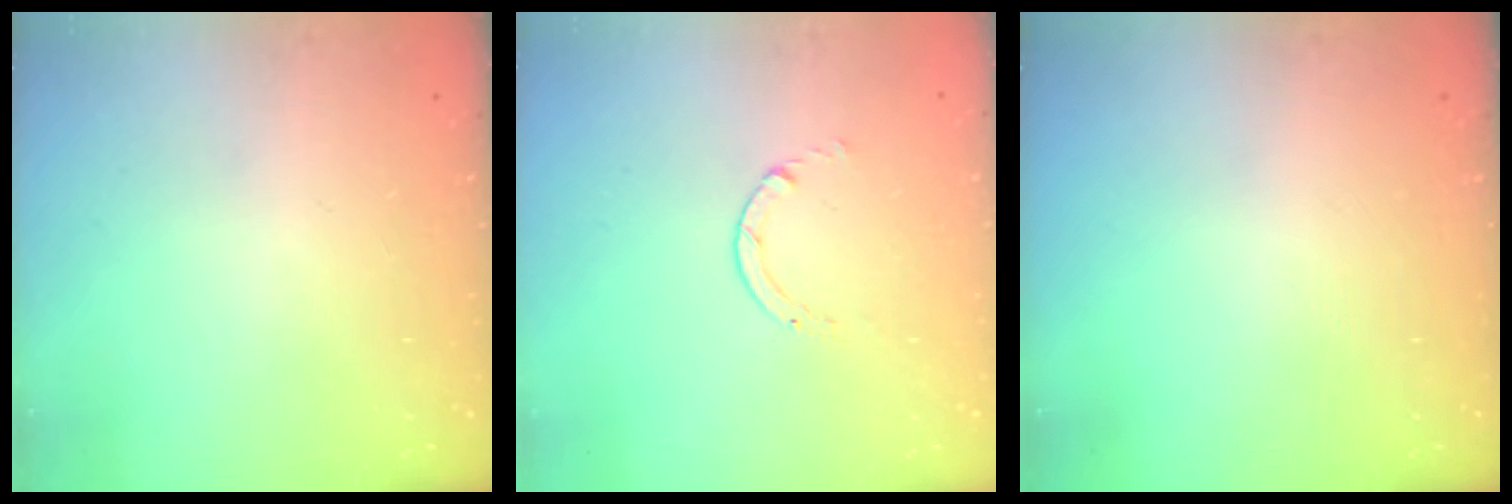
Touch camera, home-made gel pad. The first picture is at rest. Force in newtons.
{"total": 0.6, "press": 0.5, "slide": 0.1}
{"total": 0.0}